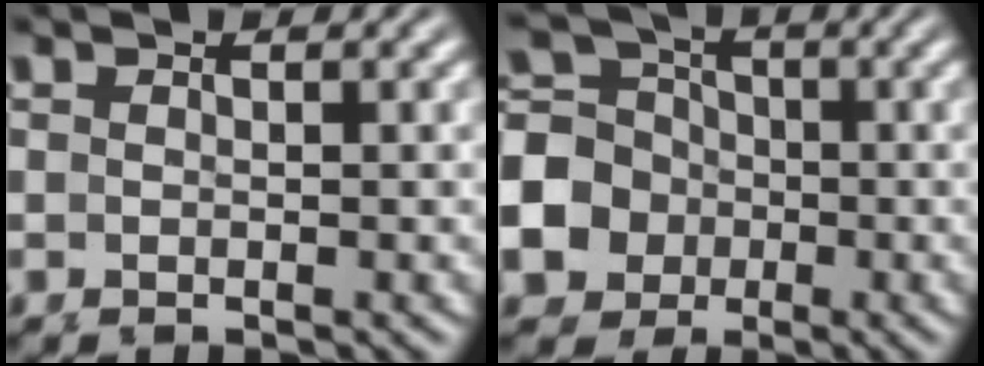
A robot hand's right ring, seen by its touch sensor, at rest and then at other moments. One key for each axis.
{"total": 8.6, "fx": -1.0, "fy": 8.0, "fz": 2.9, "tx": -0.076, "ty": -0.029, "tz": -0.013}